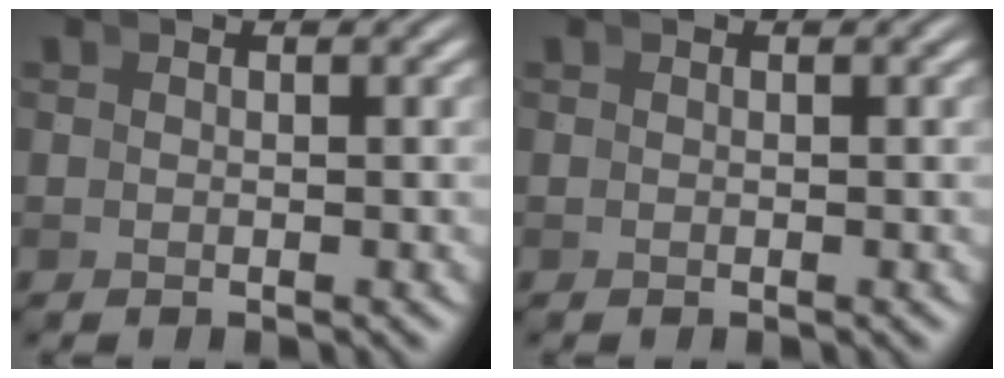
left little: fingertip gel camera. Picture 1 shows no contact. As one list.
[{"total": 0.0}]